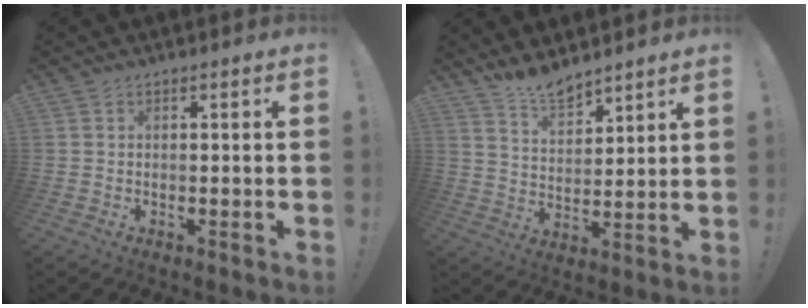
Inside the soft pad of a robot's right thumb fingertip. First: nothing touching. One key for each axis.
{"total": 8.7, "fx": 7.8, "fy": 2.7, "fz": 2.6, "tx": -0.049, "ty": -0.058, "tz": 0.149}